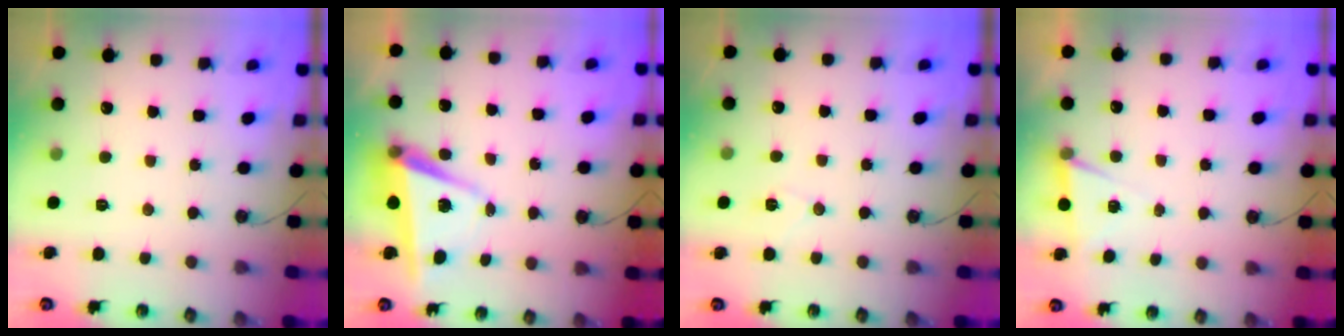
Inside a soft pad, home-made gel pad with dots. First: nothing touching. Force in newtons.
{"total": 6.8, "press": 5.2, "slide": 4.3}
{"total": 6.1, "press": 5.9, "slide": 1.2}
{"total": 5.2, "press": 2.7, "slide": 4.5}